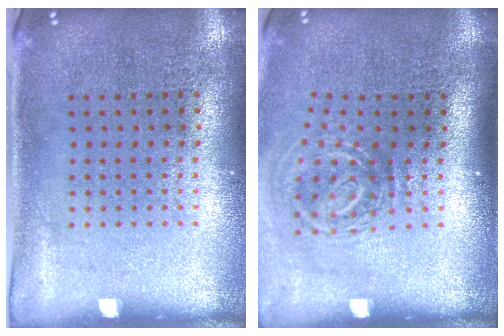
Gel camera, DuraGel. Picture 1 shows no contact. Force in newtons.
{"total": 2.0, "press": 1.3, "slide": 1.5}